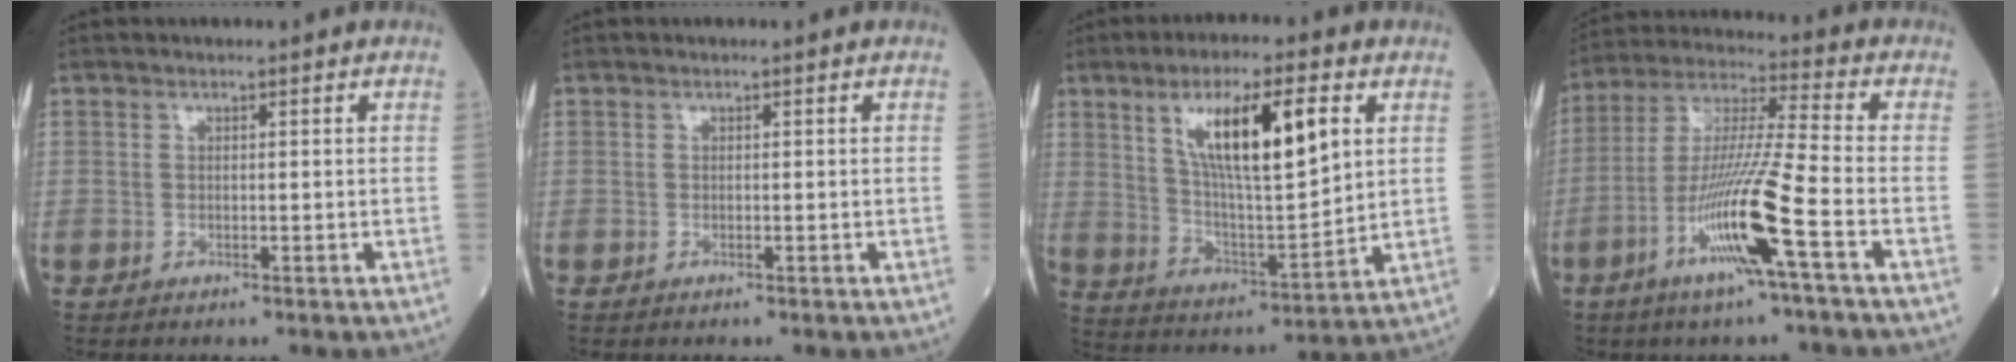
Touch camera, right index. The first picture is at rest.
{"total": 0.0}
{"total": 15.3, "force": [5.8, 3.3, 13.8], "torque": [-0.248, 0.003, 0.105]}
{"total": 14.2, "force": [-5.9, -0.9, 12.9], "torque": [-0.258, -0.010, -0.115]}